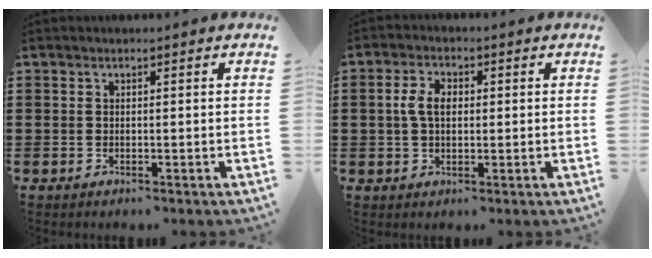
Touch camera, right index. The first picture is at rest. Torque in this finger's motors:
{"motor_torque": [0.80, -0.09, 0.44, 0.13]}